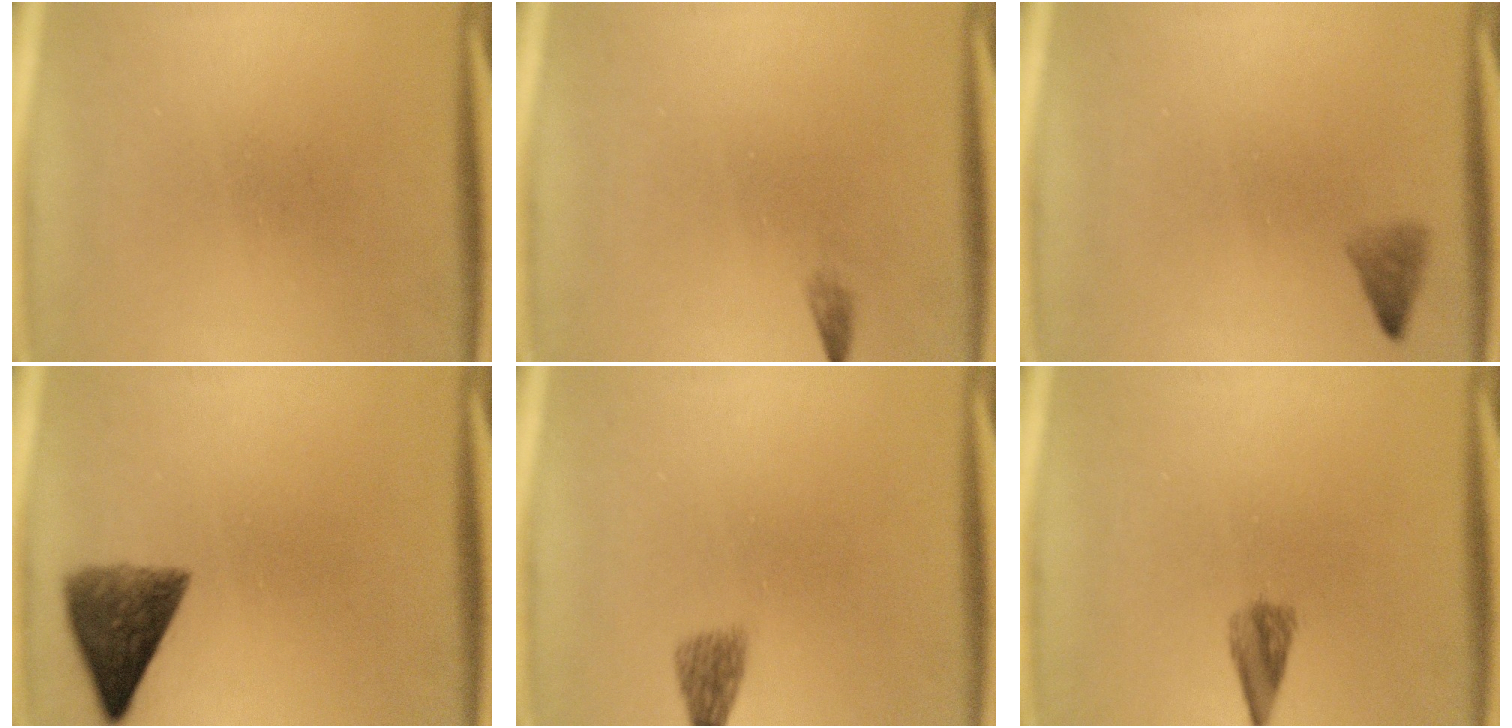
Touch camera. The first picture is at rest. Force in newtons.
{"total": 0.7}
{"total": 1.6}
{"total": 7.1}
{"total": 2.4}
{"total": 2.5}